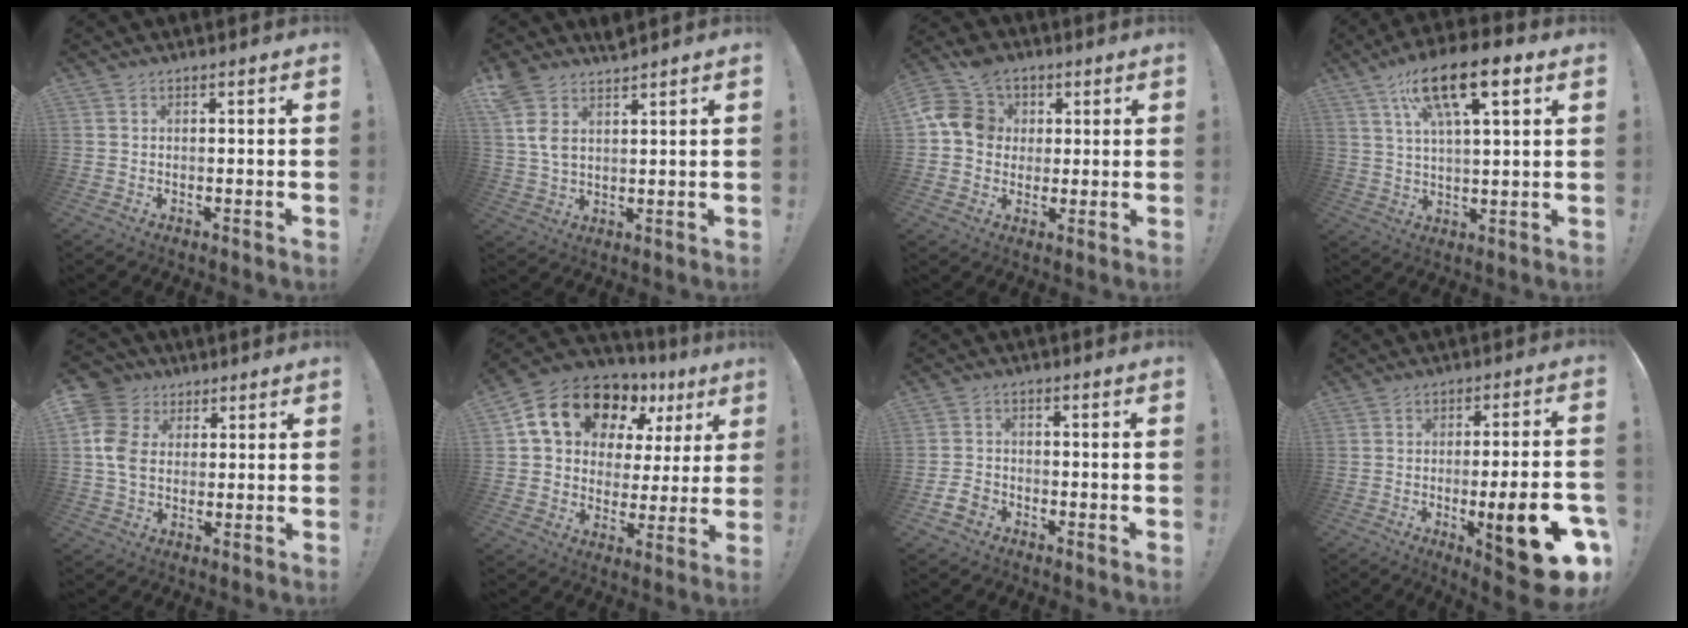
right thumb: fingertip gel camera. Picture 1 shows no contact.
{"total": 7.0, "force": [4.7, 3.6, 3.7], "torque": [-0.061, -0.023, 0.088]}
{"total": 14.5, "force": [3.7, 12.4, 6.4], "torque": [-0.098, -0.008, 0.074]}
{"total": 15.8, "force": [8.1, 5.5, 12.4], "torque": [-0.202, -0.026, 0.133]}
{"total": 10.8, "force": [2.0, 9.2, 5.3], "torque": [-0.115, -0.006, 0.039]}
{"total": 18.1, "force": [10.3, 11.5, 9.5], "torque": [-0.157, -0.049, 0.196]}
{"total": 4.7, "force": [-2.9, 3.0, 2.3], "torque": [-0.055, 0.008, -0.053]}
{"total": 17.7, "force": [-6.1, 3.6, 16.2], "torque": [-0.210, 0.019, -0.079]}